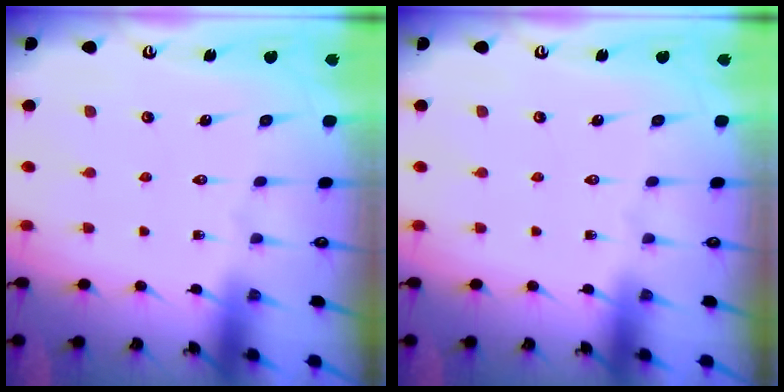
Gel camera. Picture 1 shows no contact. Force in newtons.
{"total": 0.0}